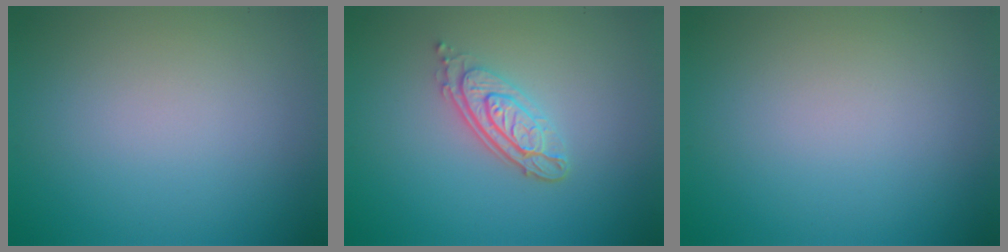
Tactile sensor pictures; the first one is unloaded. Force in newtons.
{"total": 3.4, "press": 2.7, "slide": 1.9}
{"total": 0.0}